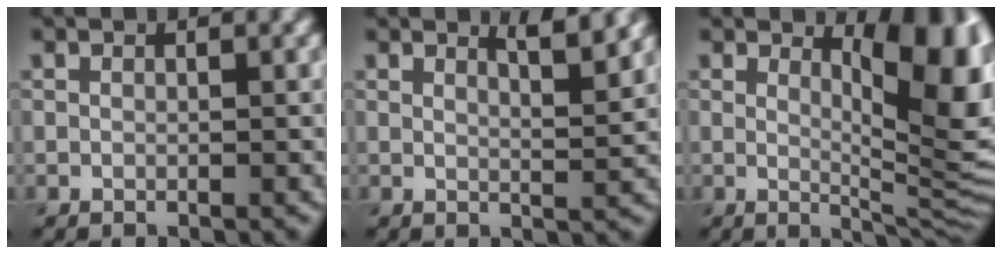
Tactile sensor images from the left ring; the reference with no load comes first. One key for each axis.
{"total": 3.0, "fx": 2.2, "fy": 0.7, "fz": 2.0, "tx": -0.018, "ty": 0.003, "tz": 0.027}
{"total": 9.6, "fx": 2.9, "fy": 3.3, "fz": 8.5, "tx": -0.110, "ty": -0.008, "tz": 0.048}